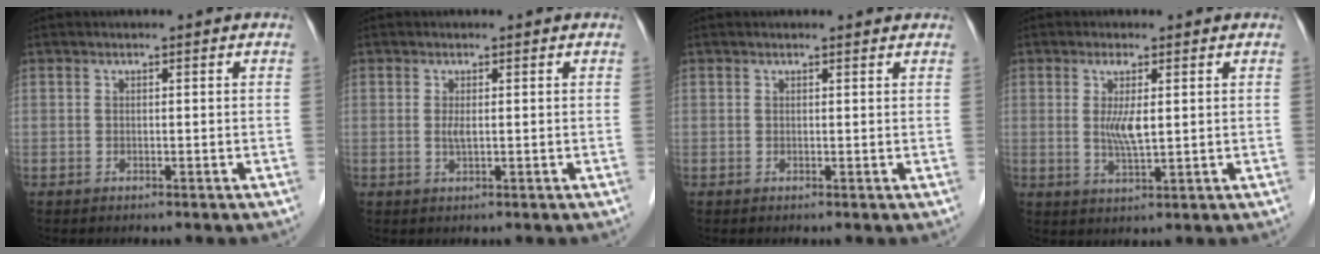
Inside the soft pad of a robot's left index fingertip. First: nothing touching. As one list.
[{"total": 1.4, "force": [0.1, 0.3, 1.3], "torque": [-0.031, -0.002, 0.003]}, {"total": 1.7, "force": [1.7, 0.4, 0.2], "torque": [-0.013, 0.002, 0.014]}, {"total": 4.3, "force": [0.7, 0.6, 4.2], "torque": [-0.086, -0.006, 0.016]}]